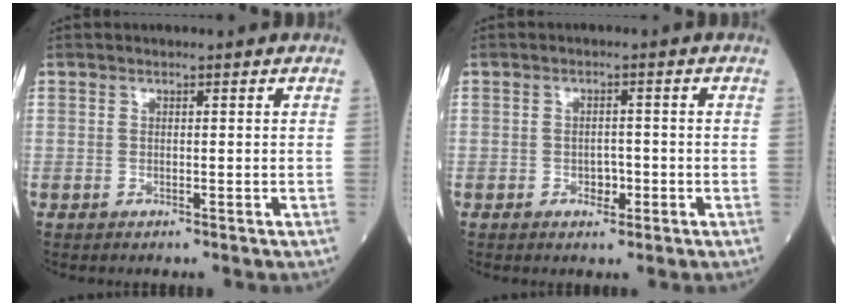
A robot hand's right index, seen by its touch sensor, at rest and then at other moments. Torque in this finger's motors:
{"motor_torque": [0.01, -0.11, 0.00, 0.00]}